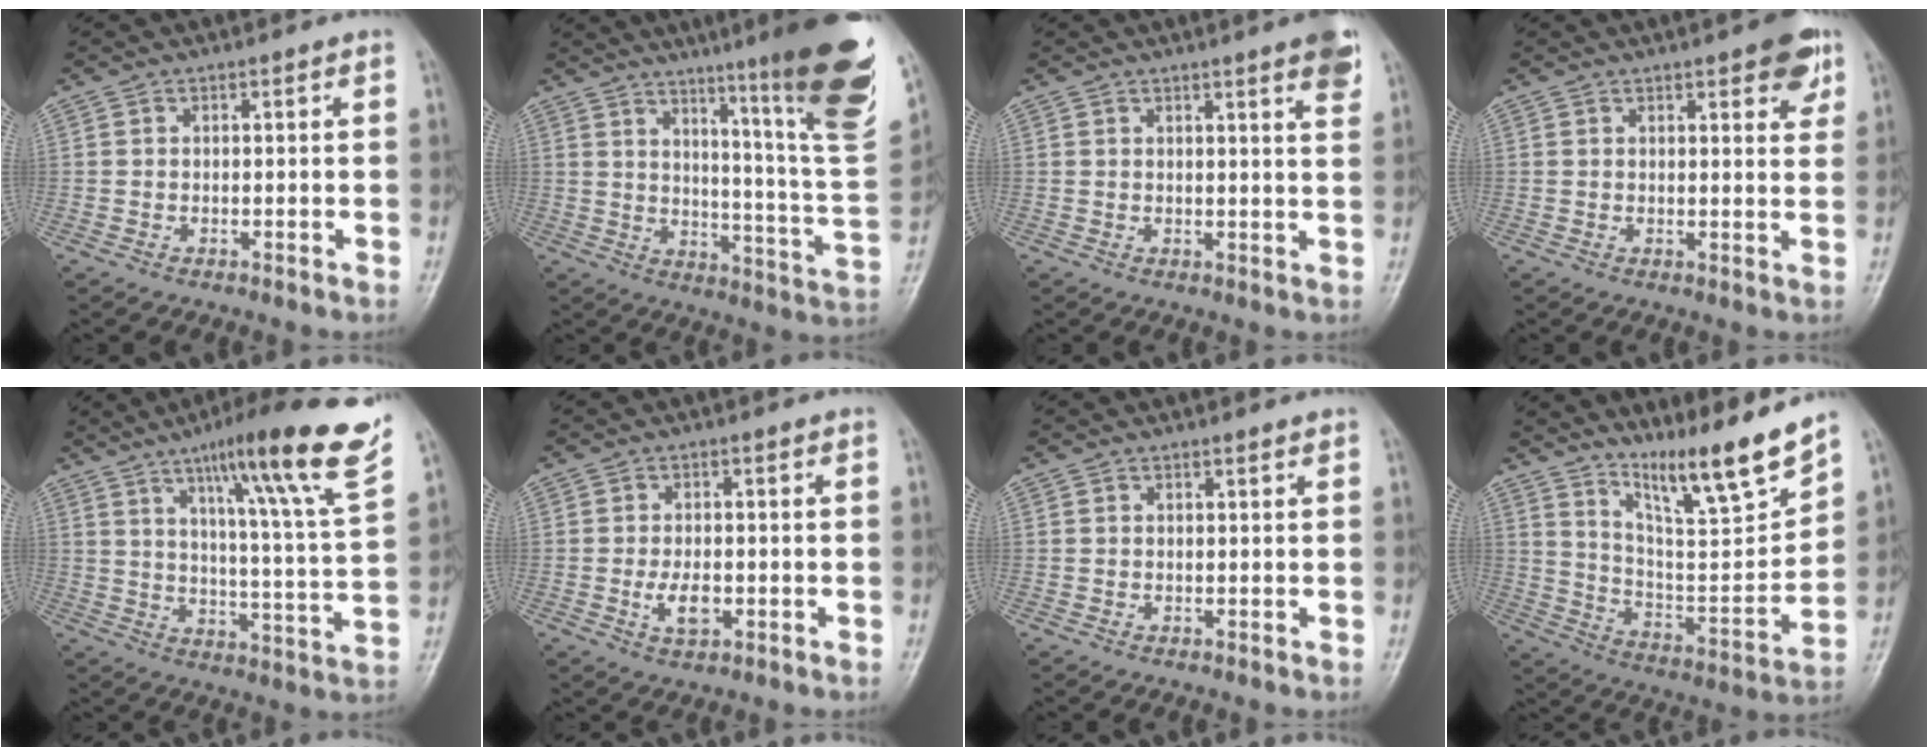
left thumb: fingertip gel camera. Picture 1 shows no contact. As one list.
[{"total": 27.0, "force": [16.0, 2.2, 21.6], "torque": [-0.261, -0.091, 0.229]}, {"total": 5.7, "force": [3.6, 0.6, 4.4], "torque": [-0.046, -0.013, 0.039]}, {"total": 6.5, "force": [3.7, 2.2, 4.9], "torque": [-0.043, -0.013, 0.040]}, {"total": 21.3, "force": [13.0, 1.1, 16.8], "torque": [-0.227, -0.051, 0.185]}, {"total": 4.4, "force": [-1.0, 2.4, 3.5], "torque": [-0.061, -0.001, -0.015]}, {"total": 0.6, "force": [0.5, 0.0, 0.3], "torque": [-0.008, -0.003, 0.008]}, {"total": 15.7, "force": [12.8, 0.9, 9.1], "torque": [-0.126, -0.088, 0.229]}]